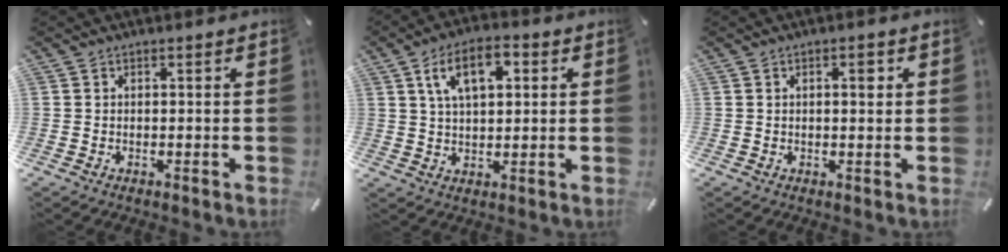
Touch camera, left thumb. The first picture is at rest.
{"total": 9.9, "force": [3.7, 5.2, 7.6], "torque": [-0.131, 0.004, 0.063]}
{"total": 2.7, "force": [0.7, 1.1, 2.3], "torque": [-0.025, -0.002, 0.004]}